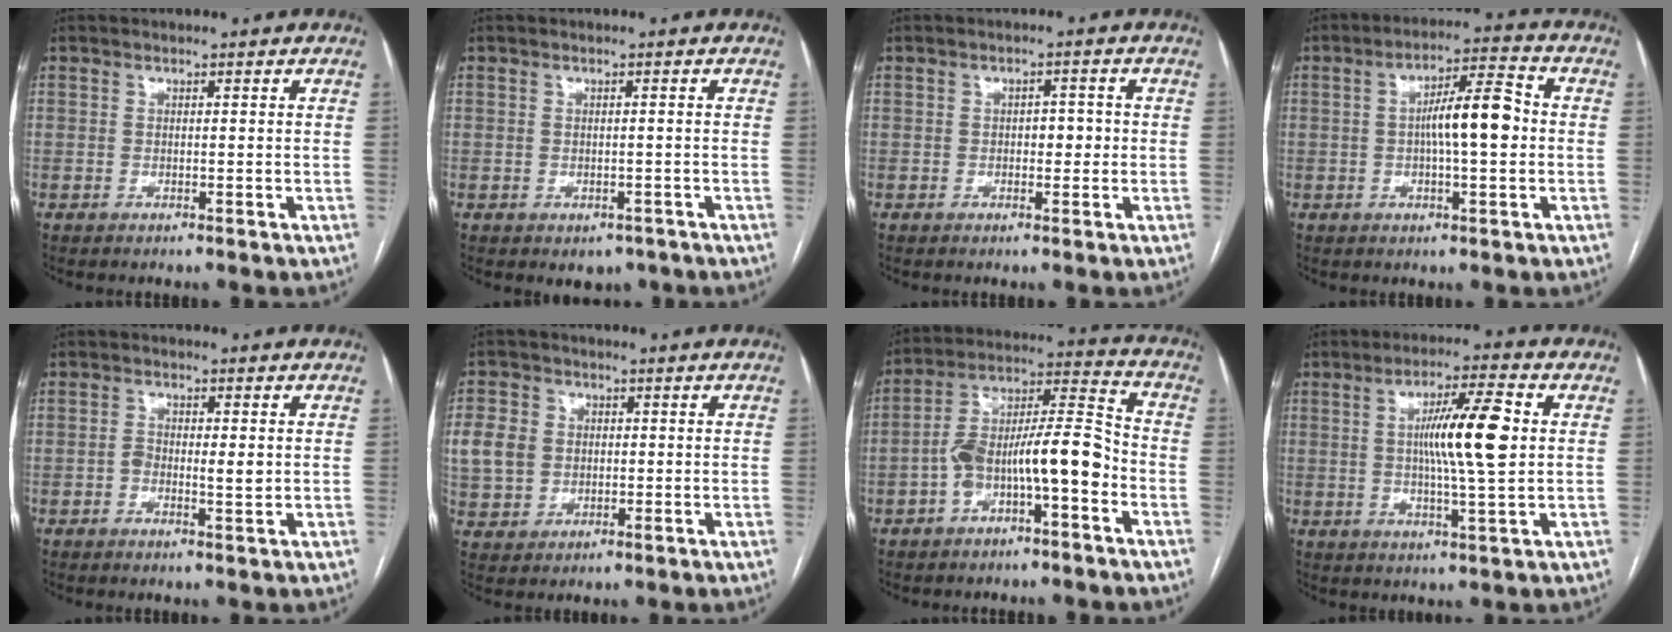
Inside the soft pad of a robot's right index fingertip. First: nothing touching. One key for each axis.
{"total": 2.8, "fx": -1.7, "fy": 2.0, "fz": 1.0, "tx": -0.007, "ty": 0.004, "tz": -0.012}
{"total": 2.5, "fx": -0.2, "fy": 1.4, "fz": 2.0, "tx": -0.027, "ty": 0.007, "tz": -0.003}
{"total": 8.7, "fx": -0.1, "fy": 1.7, "fz": 8.5, "tx": -0.148, "ty": 0.019, "tz": -0.005}
{"total": 3.2, "fx": 0.0, "fy": 1.4, "fz": 2.9, "tx": -0.045, "ty": 0.008, "tz": 0.002}
{"total": 15.7, "fx": 1.8, "fy": 14.0, "fz": 6.8, "tx": -0.210, "ty": 0.036, "tz": 0.051}
{"total": 12.3, "fx": -4.2, "fy": 2.8, "fz": 11.2, "tx": -0.198, "ty": 0.041, "tz": -0.065}
{"total": 10.8, "fx": 1.4, "fy": 0.6, "fz": 10.7, "tx": -0.185, "ty": 0.003, "tz": 0.023}